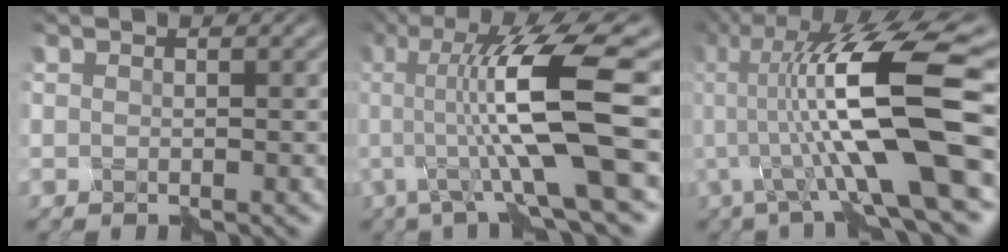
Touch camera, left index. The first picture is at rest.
{"total": 10.9, "force": [-0.3, 1.7, 10.8], "torque": [-0.166, 0.003, -0.009]}
{"total": 13.2, "force": [-0.9, 2.1, 13.0], "torque": [-0.225, 0.019, -0.020]}